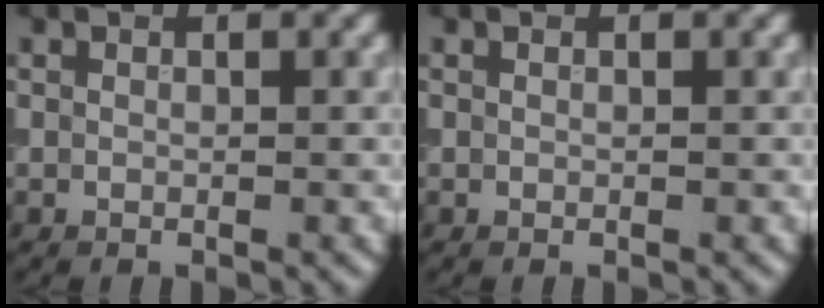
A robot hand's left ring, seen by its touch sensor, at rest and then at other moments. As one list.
[{"total": 0.0}]